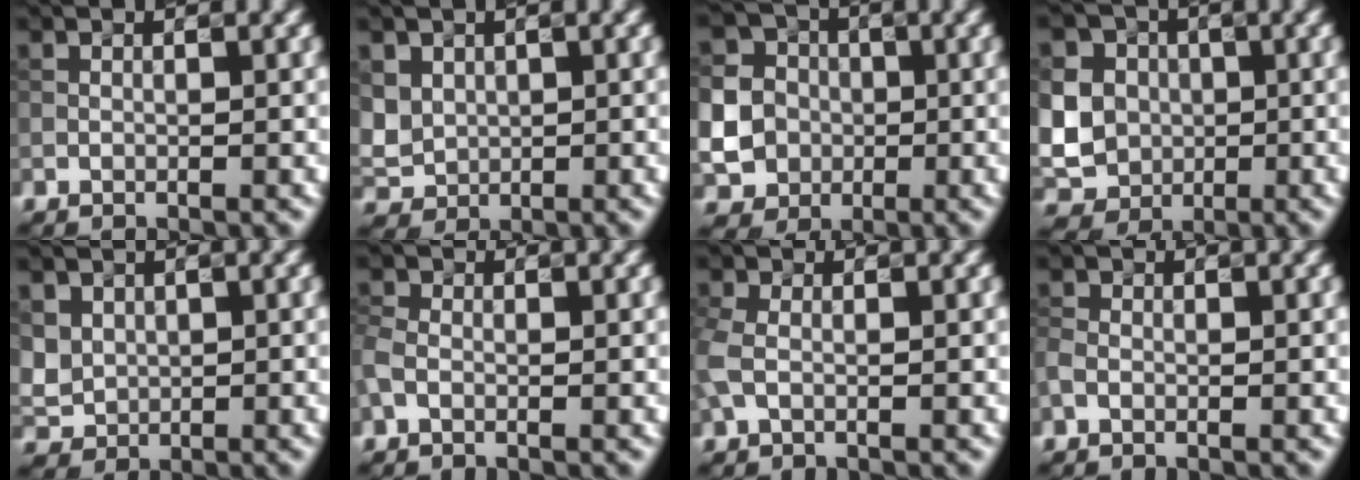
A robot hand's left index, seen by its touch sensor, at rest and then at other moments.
{"total": 2.9, "force": [0.9, 2.6, 0.9], "torque": [-0.034, 0.002, 0.025]}
{"total": 6.8, "force": [-0.9, 6.5, 1.8], "torque": [-0.046, 0.003, -0.031]}
{"total": 7.5, "force": [0.3, 6.8, 3.2], "torque": [-0.080, 0.015, -0.012]}
{"total": 2.7, "force": [0.9, 2.4, 0.7], "torque": [-0.026, 0.001, 0.025]}
{"total": 1.9, "force": [-0.5, 1.5, 1.1], "torque": [-0.037, 0.003, -0.020]}
{"total": 2.3, "force": [-0.1, 1.4, 1.7], "torque": [-0.056, 0.004, -0.010]}
{"total": 1.1, "force": [-0.5, 0.8, 0.5], "torque": [-0.017, 0.001, -0.013]}